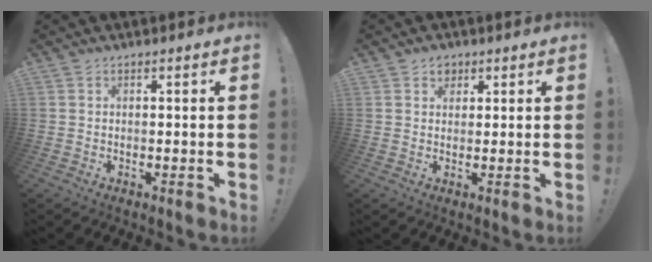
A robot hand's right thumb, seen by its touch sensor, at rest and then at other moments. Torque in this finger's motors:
{"motor_torque": [-0.18, 0.28, 0.12, -0.06, 0.00]}